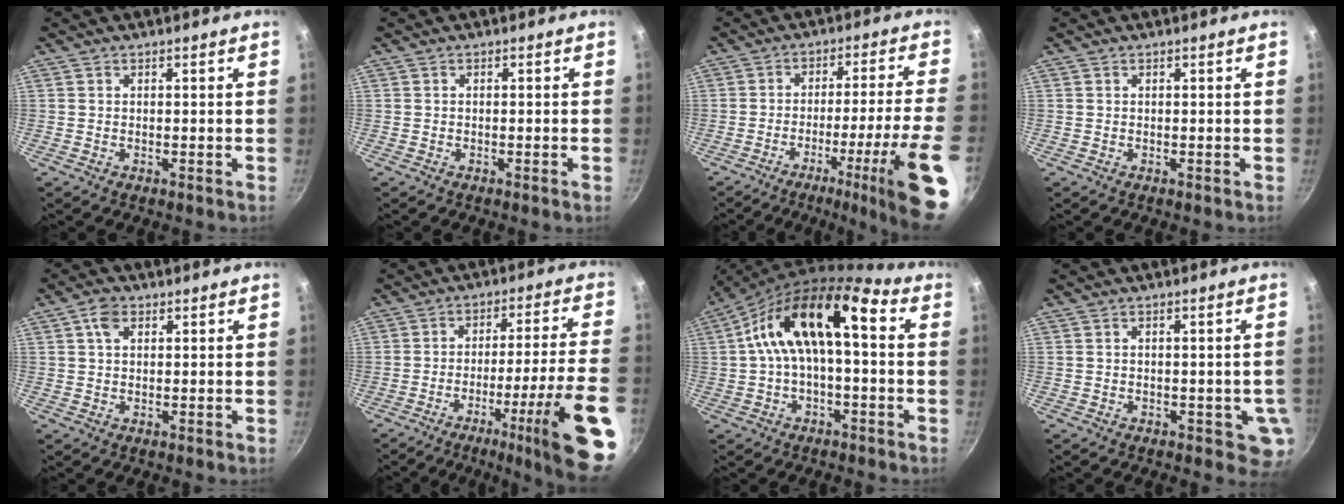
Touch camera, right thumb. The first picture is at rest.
{"total": 0.8, "force": [-0.4, -0.1, 0.7], "torque": [-0.019, 0.004, -0.005]}
{"total": 17.3, "force": [-7.6, 1.3, 15.5], "torque": [-0.217, 0.023, -0.107]}
{"total": 0.0}
{"total": 3.4, "force": [1.5, 2.2, 2.1], "torque": [-0.032, -0.002, 0.022]}
{"total": 20.2, "force": [-9.4, 1.8, 17.8], "torque": [-0.234, 0.031, -0.133]}
{"total": 14.6, "force": [2.3, 6.8, 12.7], "torque": [-0.203, 0.044, 0.021]}
{"total": 4.8, "force": [-0.9, 2.4, 4.0], "torque": [-0.033, -0.001, -0.010]}